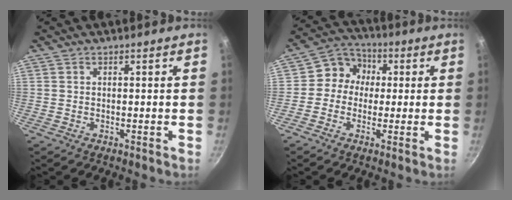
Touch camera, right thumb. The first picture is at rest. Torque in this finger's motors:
{"motor_torque": [0.10, -0.12, 0.16, -0.47, 0.06]}